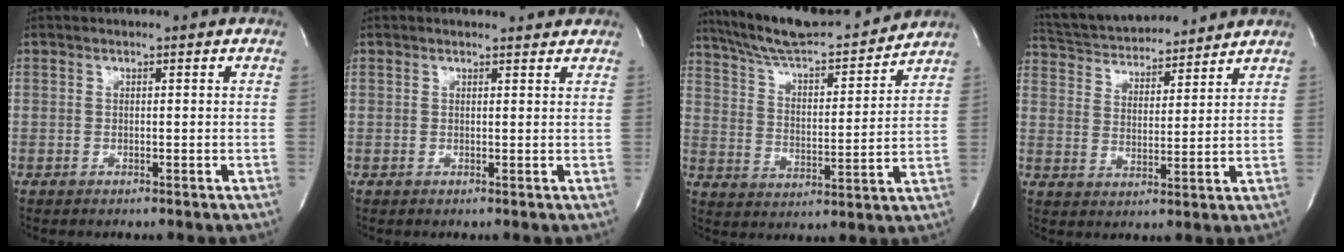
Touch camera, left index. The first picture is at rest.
{"total": 2.5, "force": [2.4, 0.4, 0.4], "torque": [-0.016, 0.002, 0.024]}
{"total": 17.9, "force": [16.5, 1.9, 6.8], "torque": [-0.119, 0.010, 0.262]}
{"total": 15.9, "force": [14.8, 3.1, 5.0], "torque": [-0.091, 0.029, 0.240]}